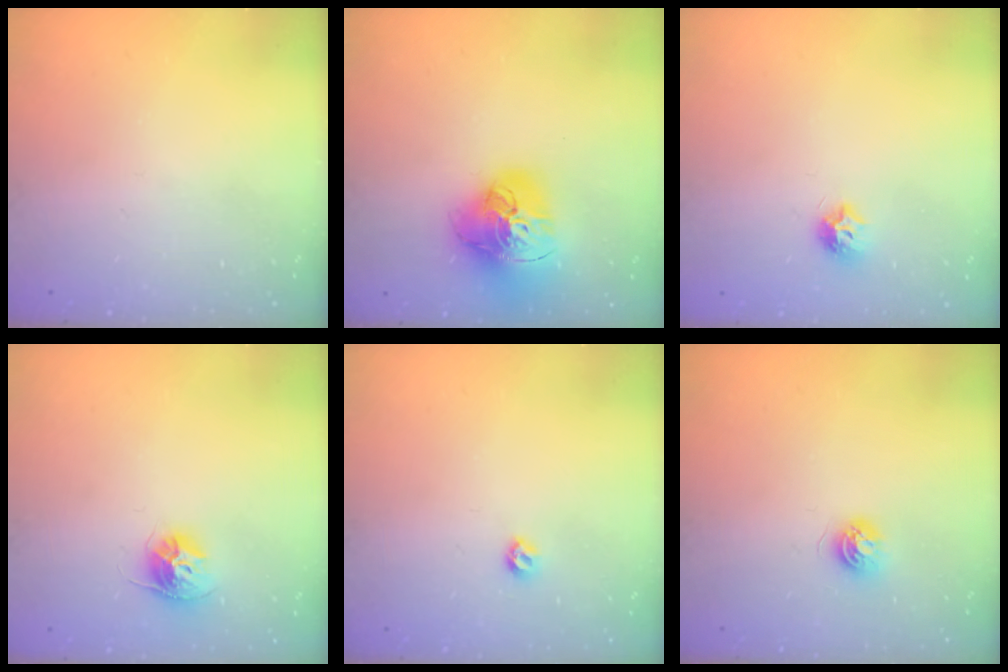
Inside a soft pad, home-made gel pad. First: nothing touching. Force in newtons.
{"total": 21.0, "press": 20.9, "slide": 2.1}
{"total": 7.1, "press": 7.1, "slide": 0.2}
{"total": 10.5, "press": 10.4, "slide": 0.8}
{"total": 5.3, "press": 5.3, "slide": 0.7}
{"total": 4.5, "press": 4.5, "slide": 0.6}